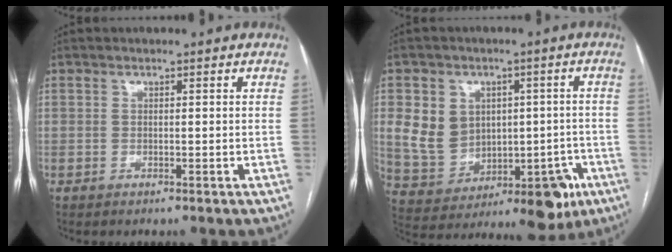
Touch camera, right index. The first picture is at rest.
{"total": 14.6, "force": [-1.1, 11.7, 8.8], "torque": [-0.135, 0.050, 0.023]}